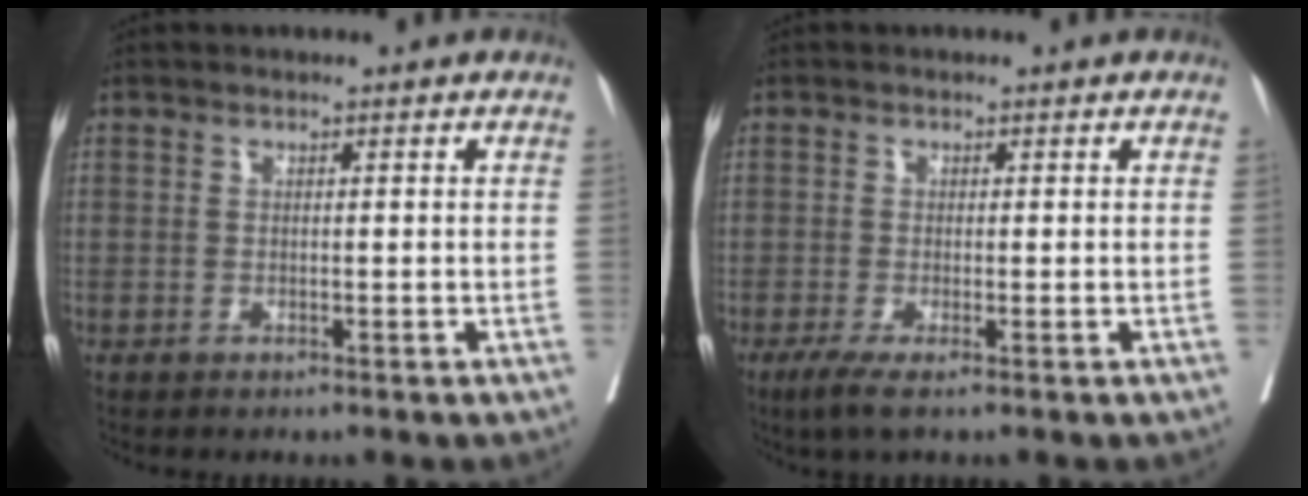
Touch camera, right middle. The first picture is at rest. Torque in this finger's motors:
{"motor_torque": [0.54, -0.32, 0.02, 0.04]}